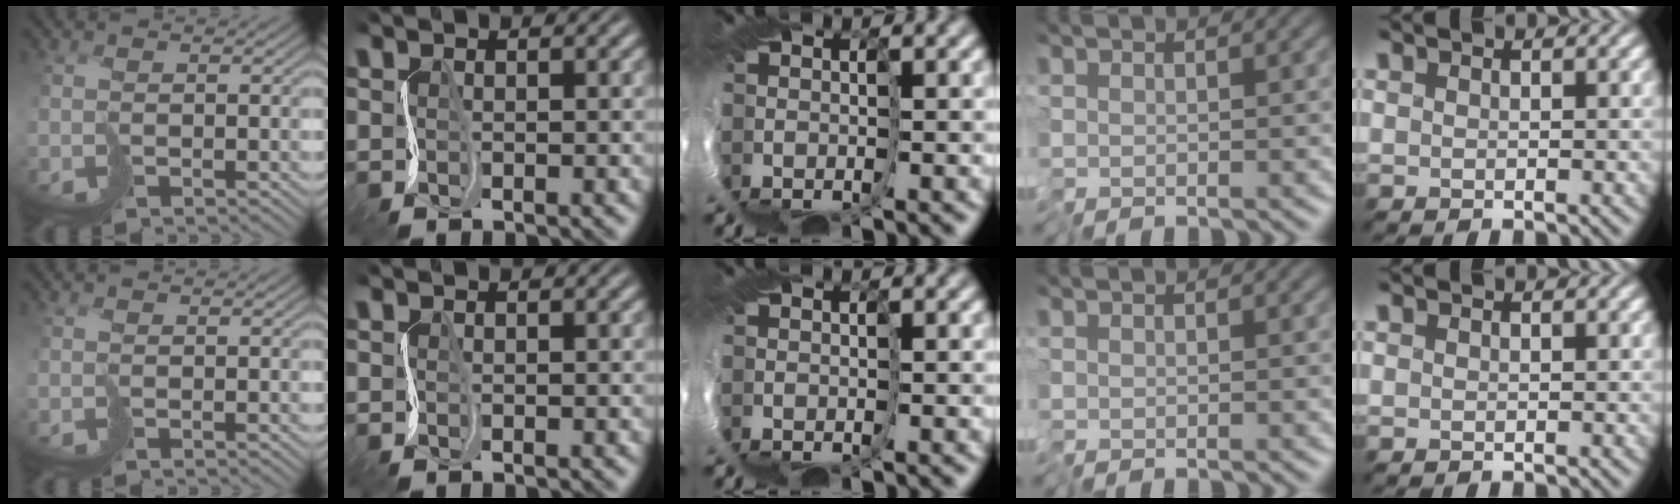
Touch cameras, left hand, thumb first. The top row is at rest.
{}